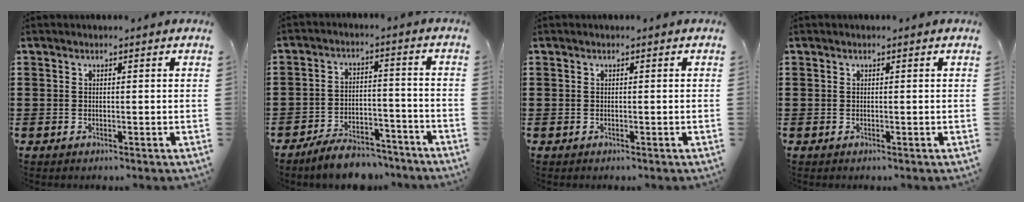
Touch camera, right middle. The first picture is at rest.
{"total": 6.5, "force": [-6.2, 1.3, 1.7], "torque": [-0.026, 0.015, -0.117]}
{"total": 0.0}
{"total": 0.0}